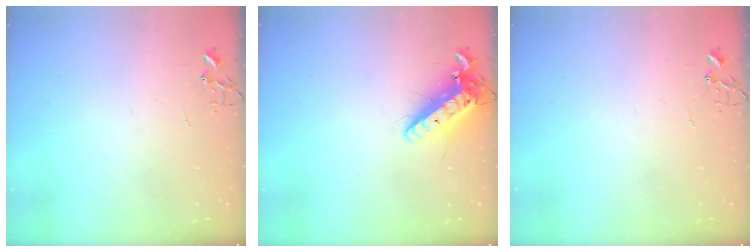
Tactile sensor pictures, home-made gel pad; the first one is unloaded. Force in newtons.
{"total": 14.4, "press": 14.1, "slide": 2.7}
{"total": 0.0}